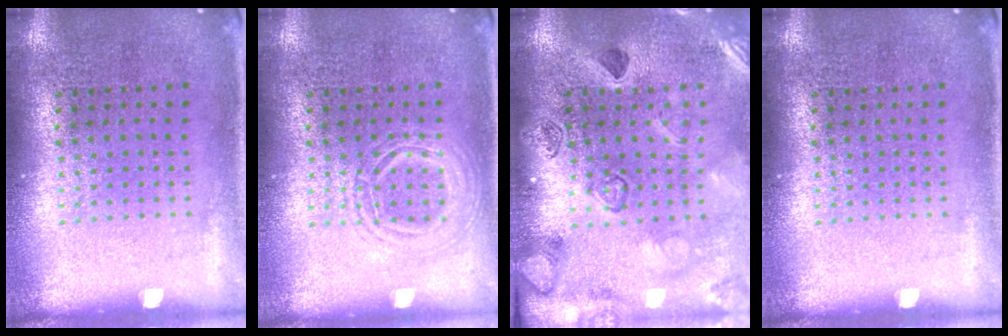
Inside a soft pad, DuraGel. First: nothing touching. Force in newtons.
{"total": 2.2, "press": 2.2, "slide": 0.3}
{"total": 2.3, "press": 2.3, "slide": 0.2}
{"total": 0.0}